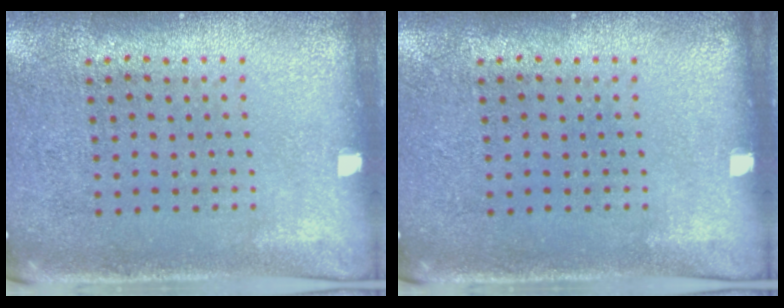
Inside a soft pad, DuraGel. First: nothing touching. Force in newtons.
{"total": 0.0}